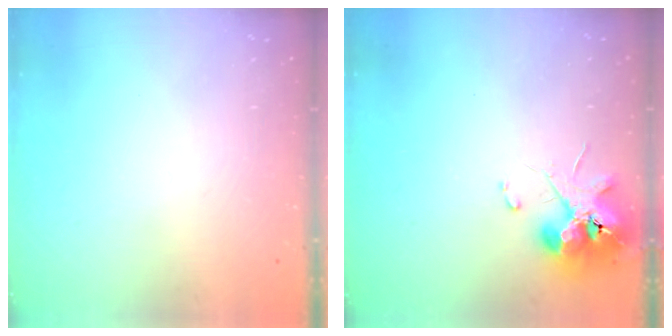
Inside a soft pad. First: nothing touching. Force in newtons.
{"total": 11.3, "press": 11.2, "slide": 0.9}